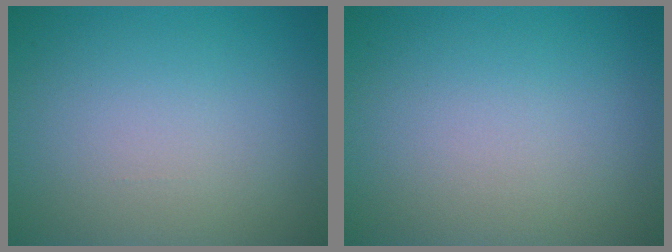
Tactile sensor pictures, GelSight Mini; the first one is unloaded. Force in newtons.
{"total": 0.0}